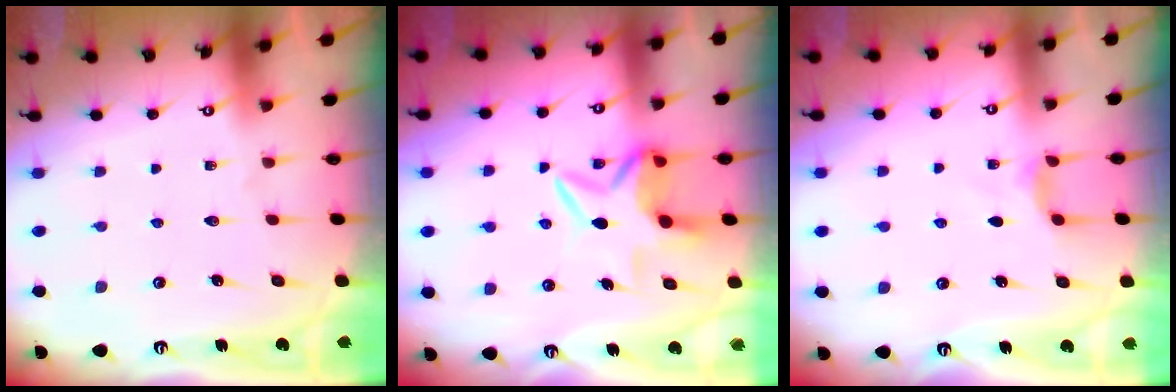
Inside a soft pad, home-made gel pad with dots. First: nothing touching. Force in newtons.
{"total": 6.8, "press": 6.6, "slide": 1.5}
{"total": 3.7, "press": 3.7, "slide": 0.5}